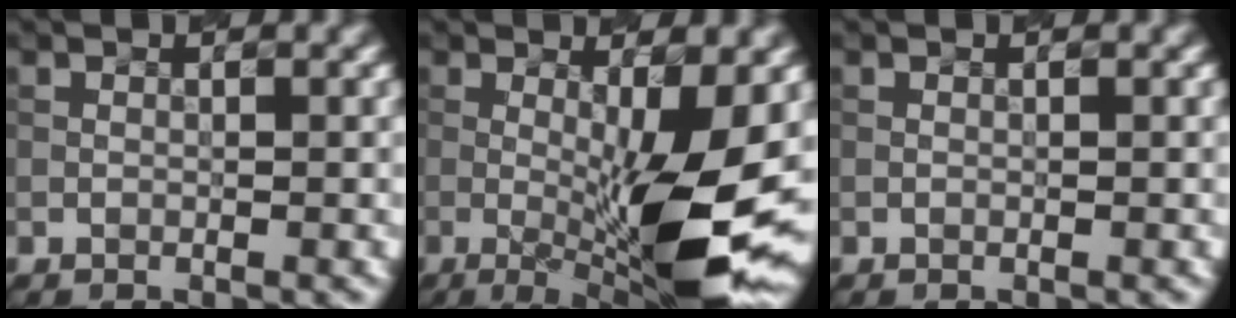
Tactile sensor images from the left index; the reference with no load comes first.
{"total": 10.5, "force": [-1.0, 2.4, 10.2], "torque": [-0.154, -0.024, -0.005]}
{"total": 0.0}